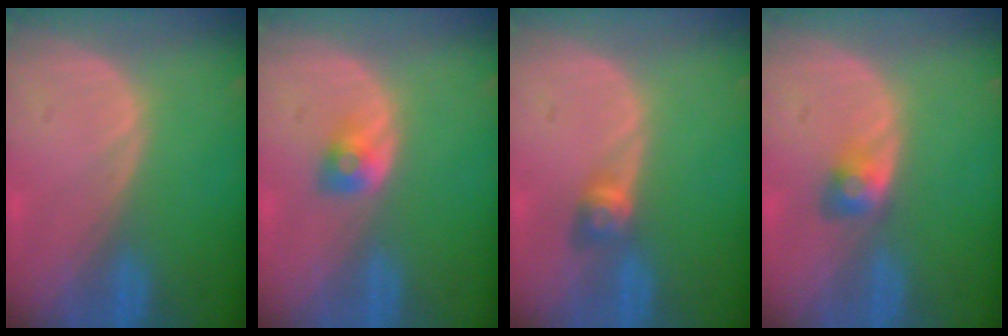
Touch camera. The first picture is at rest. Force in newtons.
{"total": 2.5, "press": 2.3, "slide": 0.9}
{"total": 2.9, "press": 2.5, "slide": 1.5}
{"total": 2.8, "press": 2.5, "slide": 1.2}